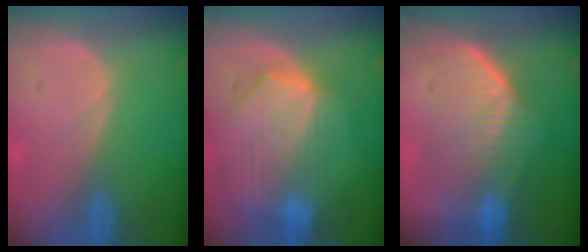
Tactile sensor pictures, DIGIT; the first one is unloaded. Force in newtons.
{"total": 9.8, "press": 8.7, "slide": 4.5}
{"total": 7.8, "press": 7.7, "slide": 0.6}